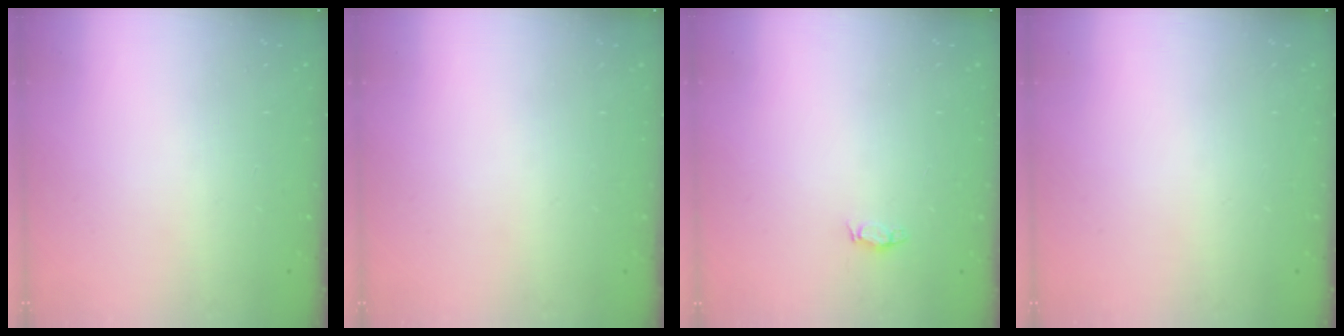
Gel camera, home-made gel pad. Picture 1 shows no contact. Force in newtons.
{"total": 0.0}
{"total": 2.8, "press": 2.8, "slide": 0.4}
{"total": 0.0}